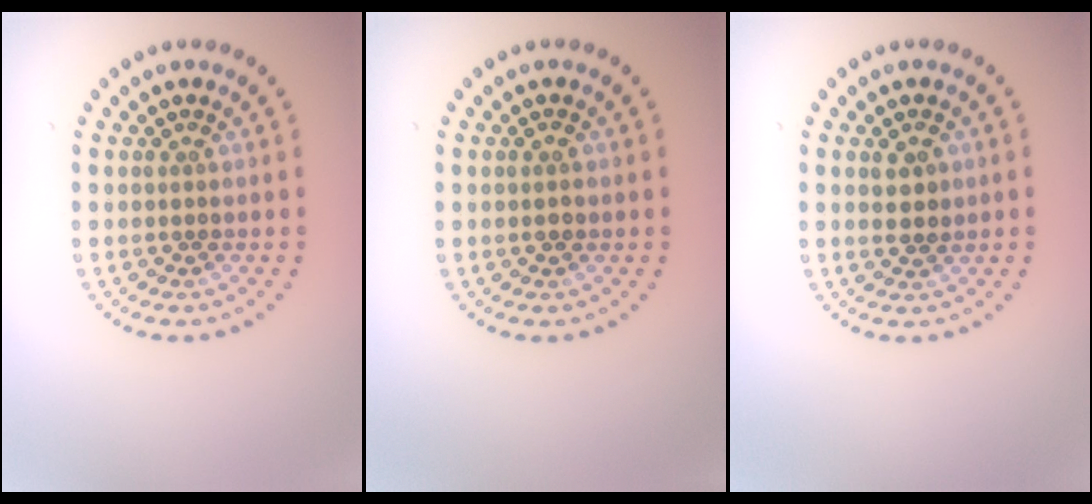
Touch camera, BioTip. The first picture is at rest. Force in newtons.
{"total": 1.2, "press": 1.2, "slide": 0.1}
{"total": 2.0, "press": 2.0, "slide": 0.4}